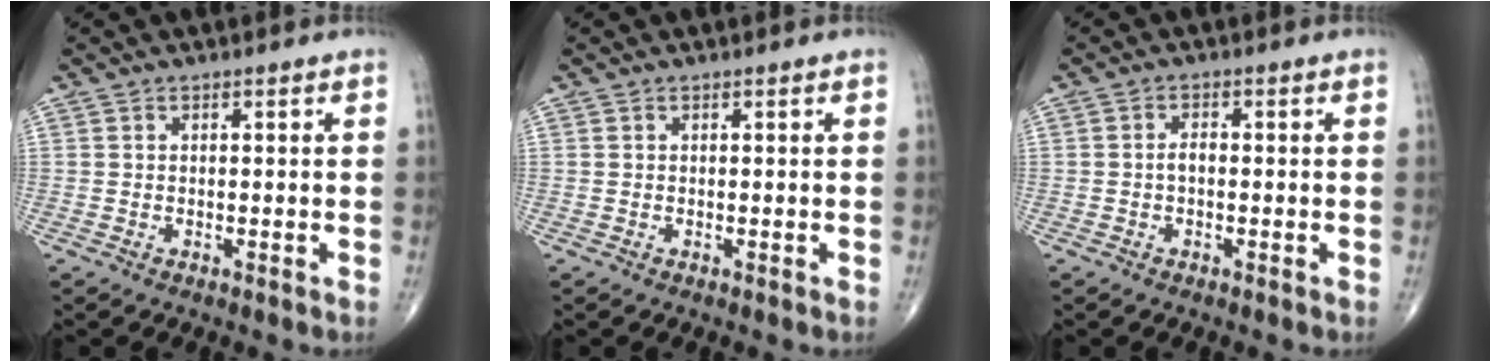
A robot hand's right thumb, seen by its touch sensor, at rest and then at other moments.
{"total": 0.0}
{"total": 1.6, "force": [-0.4, 0.9, 1.3], "torque": [-0.018, 0.005, -0.008]}